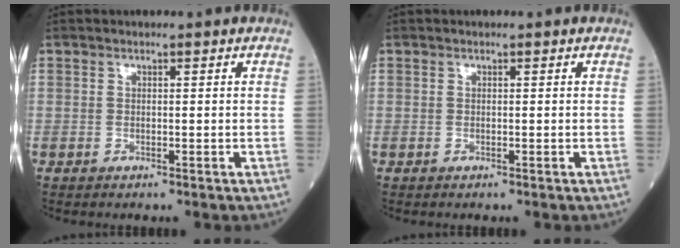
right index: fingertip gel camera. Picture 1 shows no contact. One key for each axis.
{"total": 0.0}